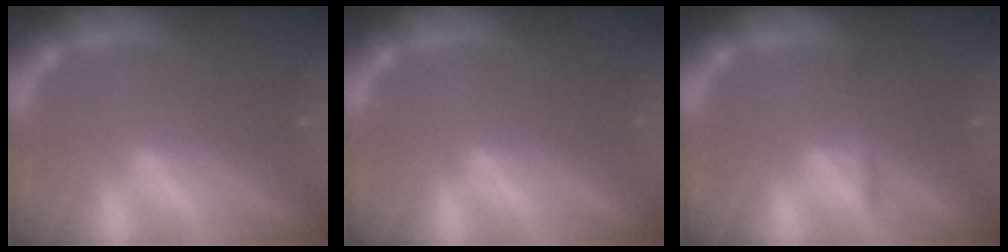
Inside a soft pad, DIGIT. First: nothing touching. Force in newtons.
{"total": 0.0}
{"total": 1.4}